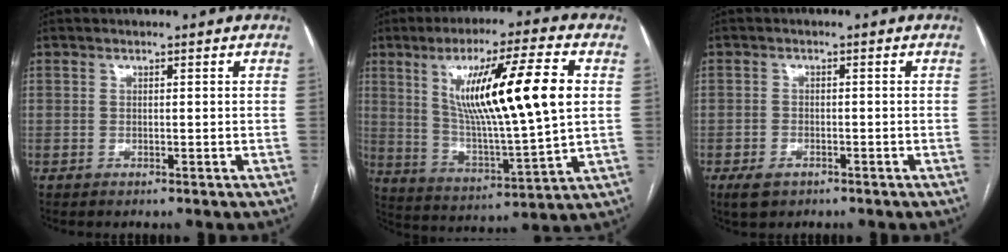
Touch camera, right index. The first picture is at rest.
{"total": 19.2, "force": [4.8, 1.3, 18.5], "torque": [-0.318, -0.001, 0.078]}
{"total": 3.2, "force": [-2.0, 1.9, 1.7], "torque": [-0.033, -0.001, -0.025]}